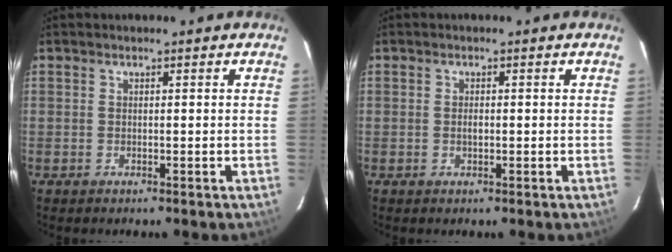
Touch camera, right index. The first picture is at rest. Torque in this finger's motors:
{"motor_torque": [0.22, 0.00, 0.02, 0.00]}